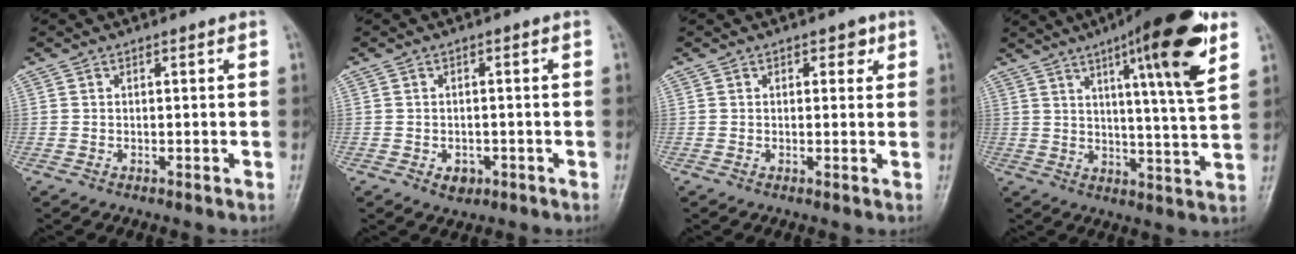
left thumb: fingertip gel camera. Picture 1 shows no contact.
{"total": 2.6, "force": [-1.1, 2.1, 1.2], "torque": [-0.005, 0.003, -0.011]}
{"total": 2.1, "force": [1.0, 1.4, 1.1], "torque": [0.006, -0.002, 0.009]}
{"total": 17.5, "force": [8.7, 2.3, 15.0], "torque": [-0.208, -0.035, 0.122]}